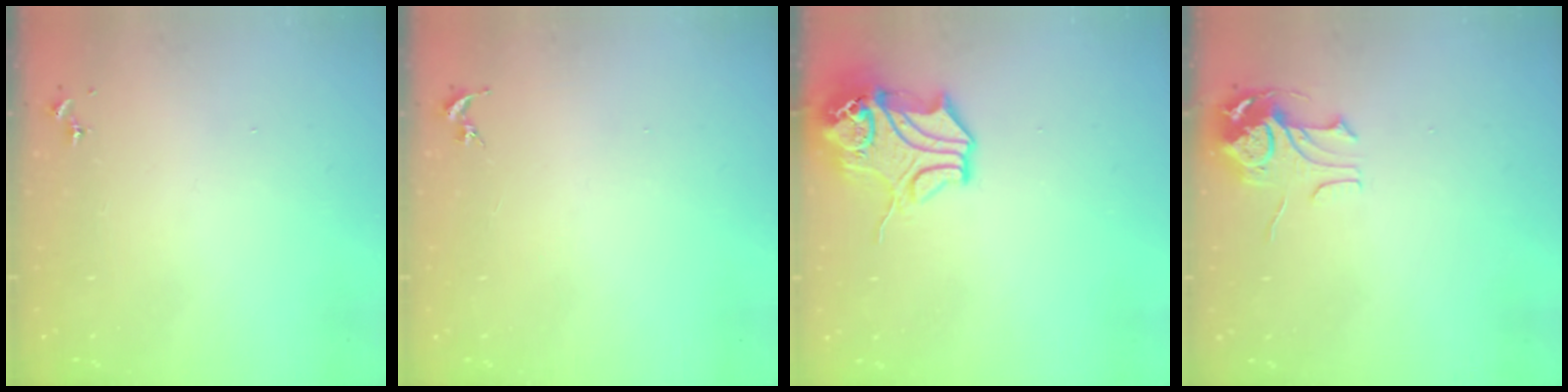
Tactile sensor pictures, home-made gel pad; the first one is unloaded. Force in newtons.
{"total": 0.0}
{"total": 13.8, "press": 13.7, "slide": 2.0}
{"total": 8.3, "press": 8.3, "slide": 0.8}